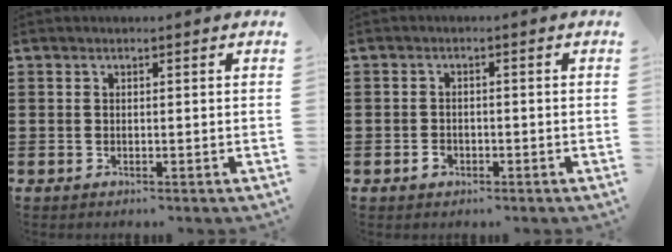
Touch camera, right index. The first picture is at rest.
{"total": 1.6, "force": [-0.9, 1.2, 0.7], "torque": [-0.017, -0.001, -0.019]}